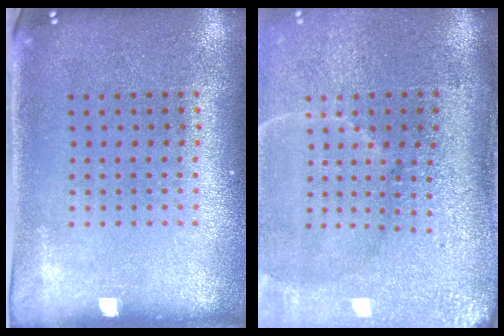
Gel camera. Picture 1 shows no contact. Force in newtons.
{"total": 4.7, "press": 3.9, "slide": 2.7}